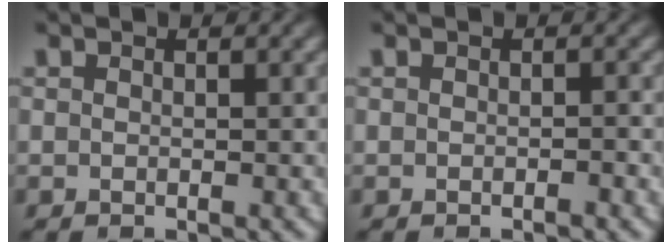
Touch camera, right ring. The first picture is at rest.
{"total": 0.6, "force": [-0.5, 0.2, 0.1], "torque": [-0.005, 0.003, -0.011]}